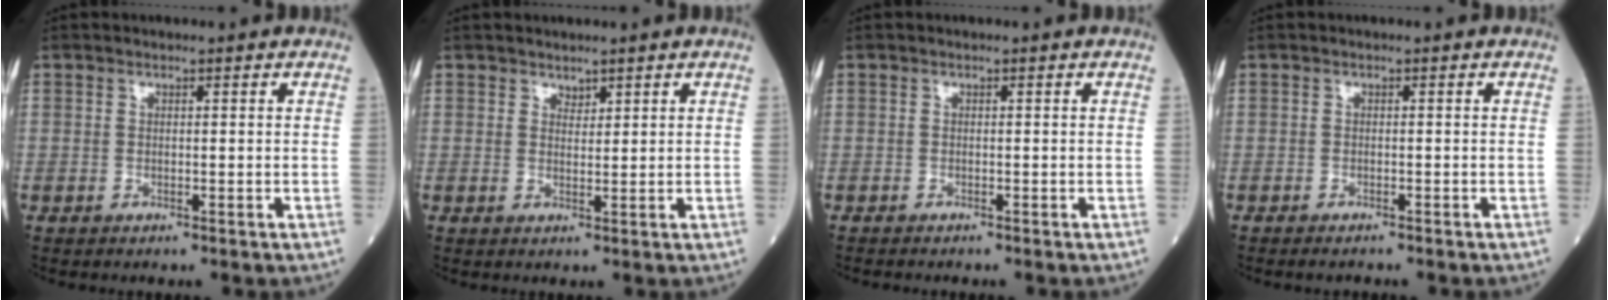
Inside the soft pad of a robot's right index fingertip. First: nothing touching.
{"total": 1.2, "force": [1.0, 0.5, 0.3], "torque": [-0.003, -0.002, 0.016]}
{"total": 1.1, "force": [-1.0, 0.1, 0.4], "torque": [-0.007, -0.002, -0.015]}
{"total": 1.6, "force": [-1.5, 0.3, 0.6], "torque": [-0.010, -0.003, -0.018]}